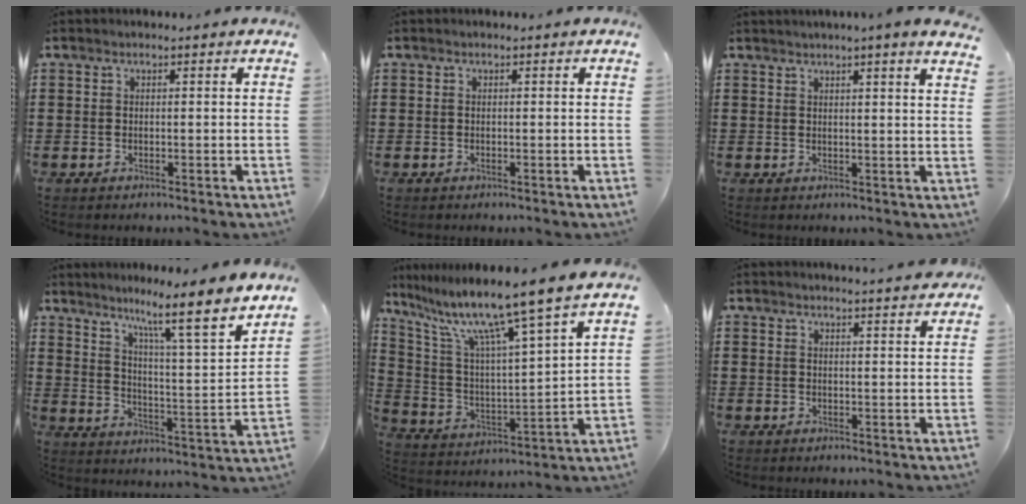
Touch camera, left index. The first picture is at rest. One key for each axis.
{"total": 0.0}
{"total": 2.6, "fx": 2.2, "fy": -0.8, "fz": 1.0, "tx": -0.023, "ty": -0.008, "tz": 0.041}
{"total": 8.9, "fx": 6.9, "fy": -0.6, "fz": 5.5, "tx": -0.111, "ty": -0.060, "tz": 0.100}
{"total": 11.2, "fx": 8.9, "fy": -0.9, "fz": 6.8, "tx": -0.168, "ty": -0.062, "tz": 0.139}
{"total": 2.4, "fx": 2.4, "fy": -0.1, "fz": 0.1, "tx": -0.001, "ty": -0.013, "tz": 0.042}